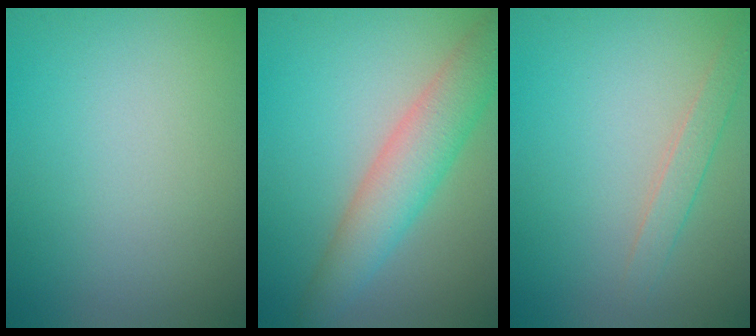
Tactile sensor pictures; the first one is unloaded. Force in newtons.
{"total": 5.4, "press": 5.4, "slide": 0.2}
{"total": 1.7, "press": 1.7, "slide": 0.1}